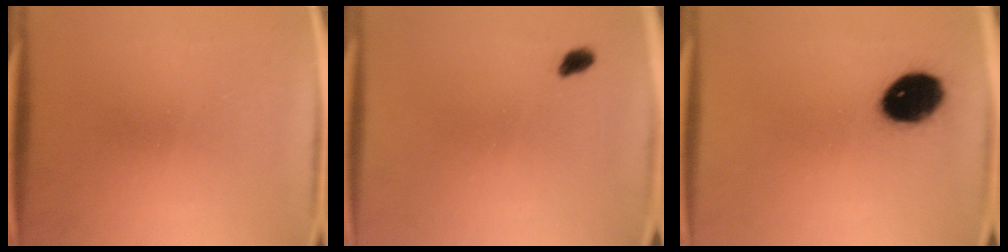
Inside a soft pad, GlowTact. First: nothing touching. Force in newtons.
{"total": 1.9}
{"total": 10.8}